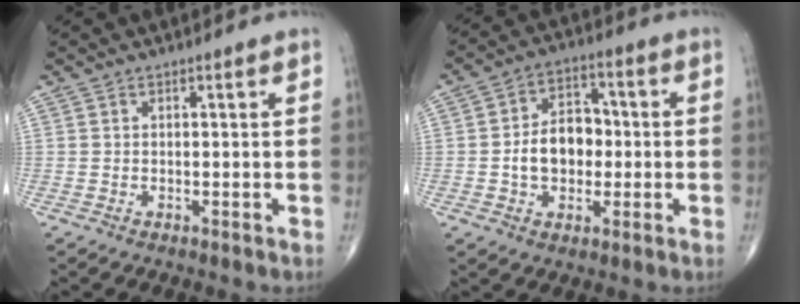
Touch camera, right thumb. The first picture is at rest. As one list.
[{"total": 9.8, "force": [-0.9, 7.1, 6.8], "torque": [-0.081, 0.025, -0.022]}]